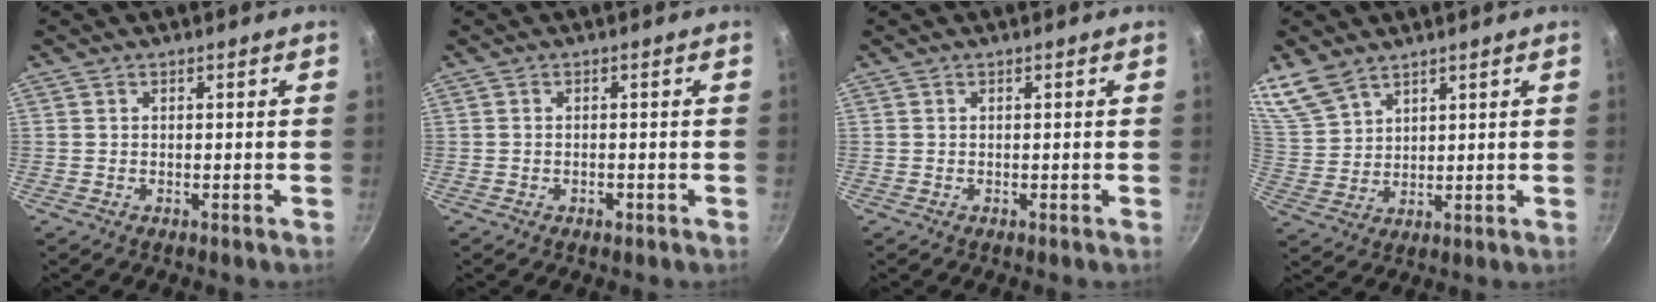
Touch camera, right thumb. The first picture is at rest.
{"total": 1.2, "force": [-0.6, 0.7, 0.8], "torque": [-0.012, 0.003, -0.010]}
{"total": 0.0}
{"total": 8.9, "force": [6.8, 4.5, 3.4], "torque": [-0.057, -0.017, 0.149]}